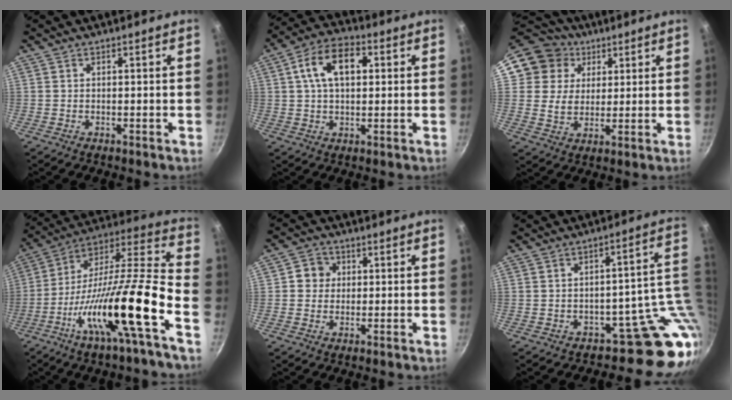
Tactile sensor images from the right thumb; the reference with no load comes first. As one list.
[{"total": 11.6, "force": [2.8, 7.0, 8.9], "torque": [-0.131, 0.020, 0.036]}, {"total": 12.3, "force": [5.5, 10.4, 3.3], "torque": [-0.031, 0.002, 0.088]}, {"total": 23.3, "force": [-9.9, 2.8, 20.9], "torque": [-0.324, 0.044, -0.181]}, {"total": 4.3, "force": [0.6, 4.1, 1.3], "torque": [0.008, 0.005, 0.001]}, {"total": 11.4, "force": [-1.8, 8.0, 7.9], "torque": [-0.025, 0.030, -0.023]}]